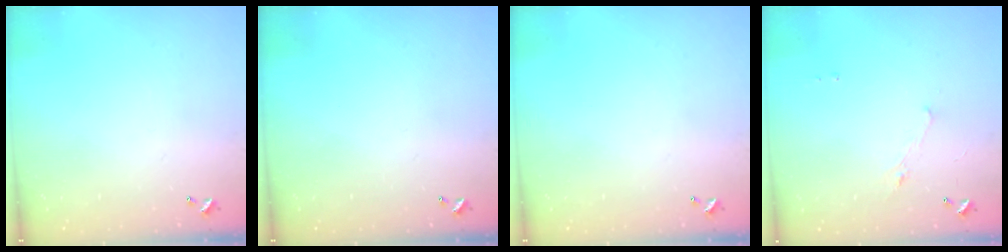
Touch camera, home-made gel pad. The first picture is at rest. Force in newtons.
{"total": 0.0}
{"total": 0.0}
{"total": 1.3, "press": 1.2, "slide": 0.6}